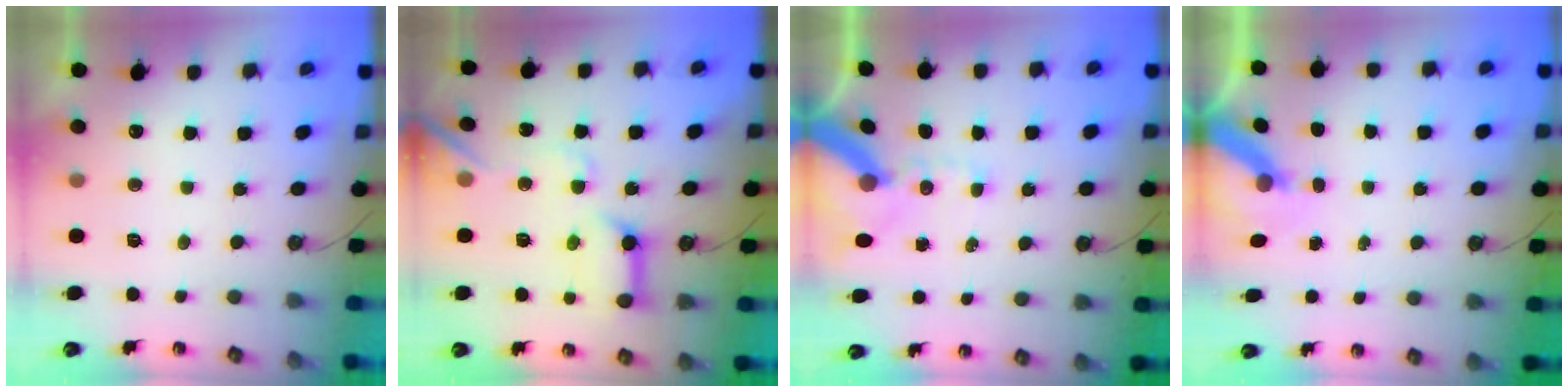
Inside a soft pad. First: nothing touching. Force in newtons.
{"total": 14.3, "press": 14.1, "slide": 1.8}
{"total": 12.6, "press": 12.5, "slide": 1.8}
{"total": 7.1, "press": 7.1, "slide": 0.5}